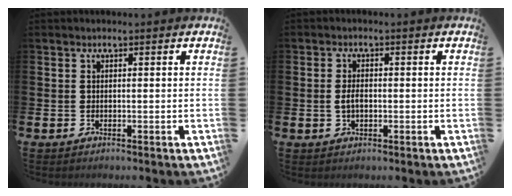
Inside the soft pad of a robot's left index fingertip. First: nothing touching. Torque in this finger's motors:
{"motor_torque": [0.17, 0.04, 0.04, 0.06]}